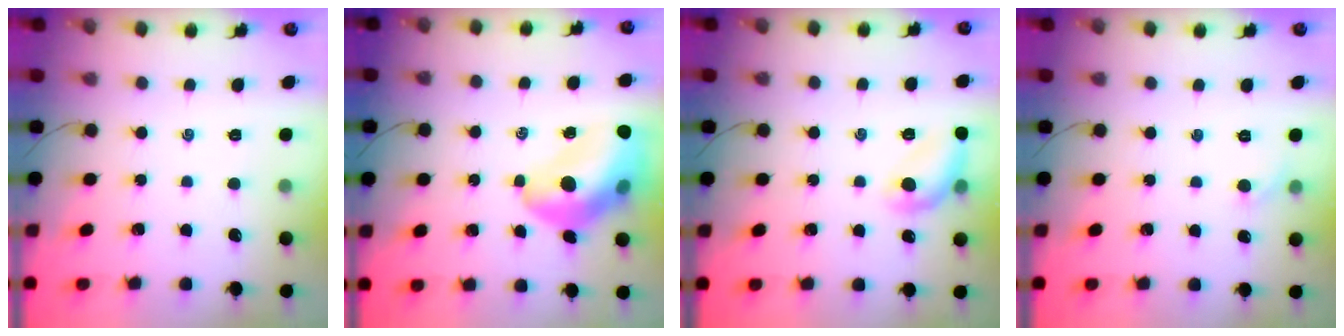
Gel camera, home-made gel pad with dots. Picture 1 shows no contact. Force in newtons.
{"total": 15.6, "press": 15.0, "slide": 4.4}
{"total": 10.2, "press": 10.2, "slide": 0.4}
{"total": 3.5, "press": 3.3, "slide": 1.1}